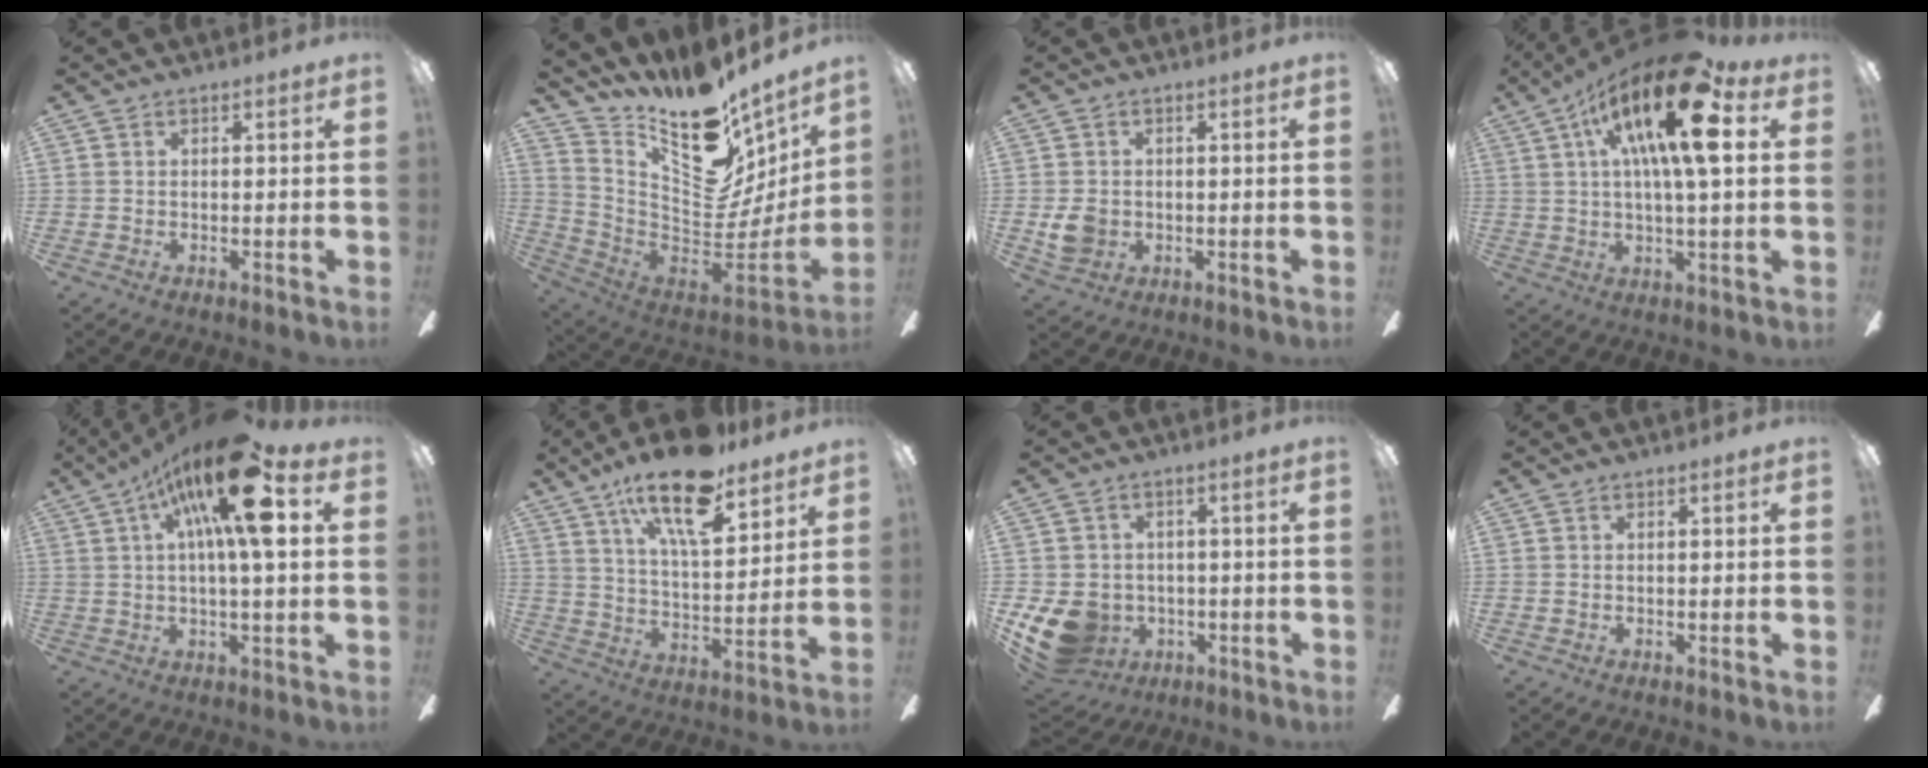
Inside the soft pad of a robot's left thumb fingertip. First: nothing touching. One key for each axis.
{"total": 18.6, "fx": 12.6, "fy": 8.9, "fz": 10.4, "tx": -0.138, "ty": -0.123, "tz": 0.222}
{"total": 5.3, "fx": -0.3, "fy": 4.6, "fz": 2.7, "tx": -0.039, "ty": 0.005, "tz": -0.003}
{"total": 20.6, "fx": 8.2, "fy": 6.3, "fz": 17.8, "tx": -0.302, "ty": -0.022, "tz": 0.121}
{"total": 19.2, "fx": 7.6, "fy": 5.3, "fz": 16.8, "tx": -0.277, "ty": -0.017, "tz": 0.113}
{"total": 19.5, "fx": 13.2, "fy": 7.0, "fz": 12.6, "tx": -0.220, "ty": -0.064, "tz": 0.221}
{"total": 11.2, "fx": -3.6, "fy": 9.3, "fz": 5.2, "tx": -0.144, "ty": 0.010, "tz": -0.062}
{"total": 0.0}